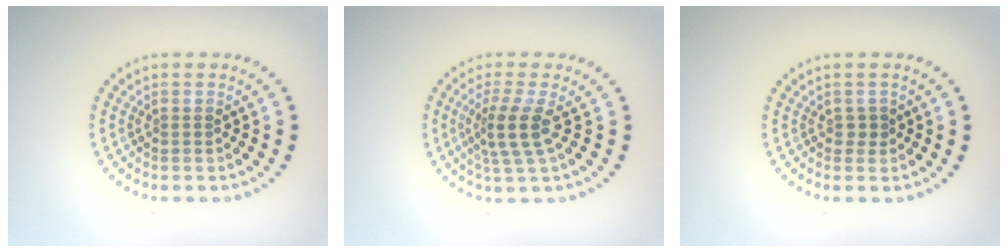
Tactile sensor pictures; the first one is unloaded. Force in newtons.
{"total": 3.1, "press": 2.4, "slide": 2.0}
{"total": 0.8, "press": 0.7, "slide": 0.3}